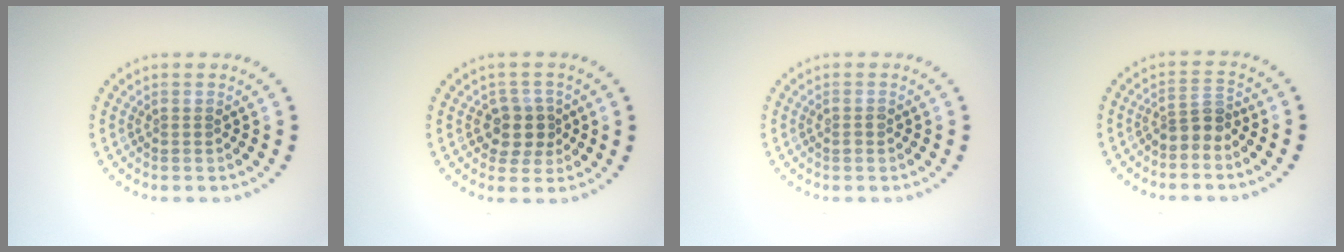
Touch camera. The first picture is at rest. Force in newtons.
{"total": 2.8, "press": 2.5, "slide": 1.2}
{"total": 0.7, "press": 0.7, "slide": 0.3}
{"total": 2.3, "press": 1.8, "slide": 1.5}